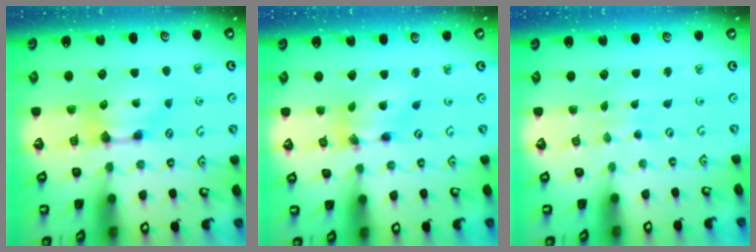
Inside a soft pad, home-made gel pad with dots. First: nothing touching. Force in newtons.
{"total": 5.2, "press": 4.8, "slide": 2.0}
{"total": 5.4, "press": 5.4, "slide": 0.3}